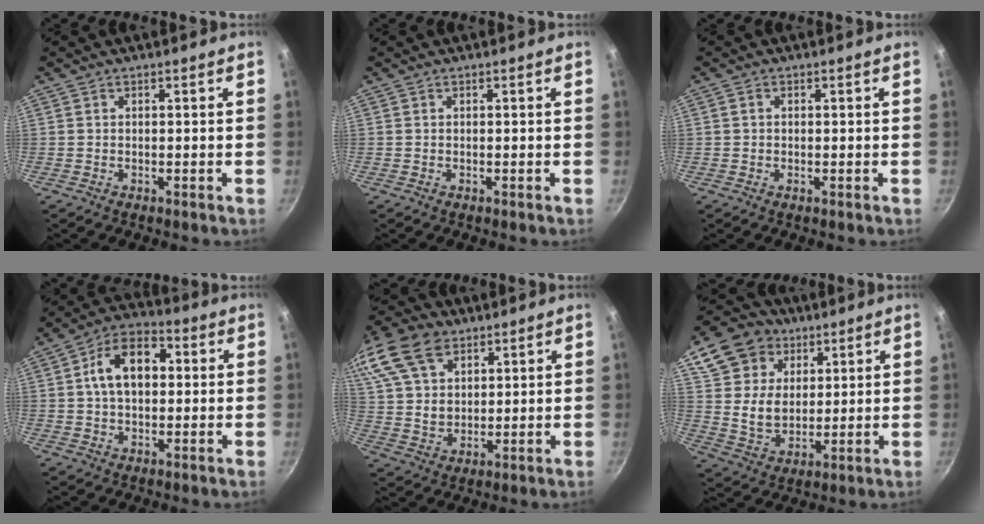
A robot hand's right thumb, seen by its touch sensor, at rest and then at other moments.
{"total": 0.0}
{"total": 0.9, "force": [0.1, 0.7, 0.5], "torque": [-0.009, 0.004, 0.000]}
{"total": 11.6, "force": [1.6, 7.6, 8.6], "torque": [-0.111, 0.025, 0.013]}
{"total": 22.9, "force": [12.3, 15.0, 12.2], "torque": [-0.280, 0.021, 0.234]}
{"total": 16.2, "force": [7.7, 12.2, 7.5], "torque": [-0.119, -0.012, 0.140]}